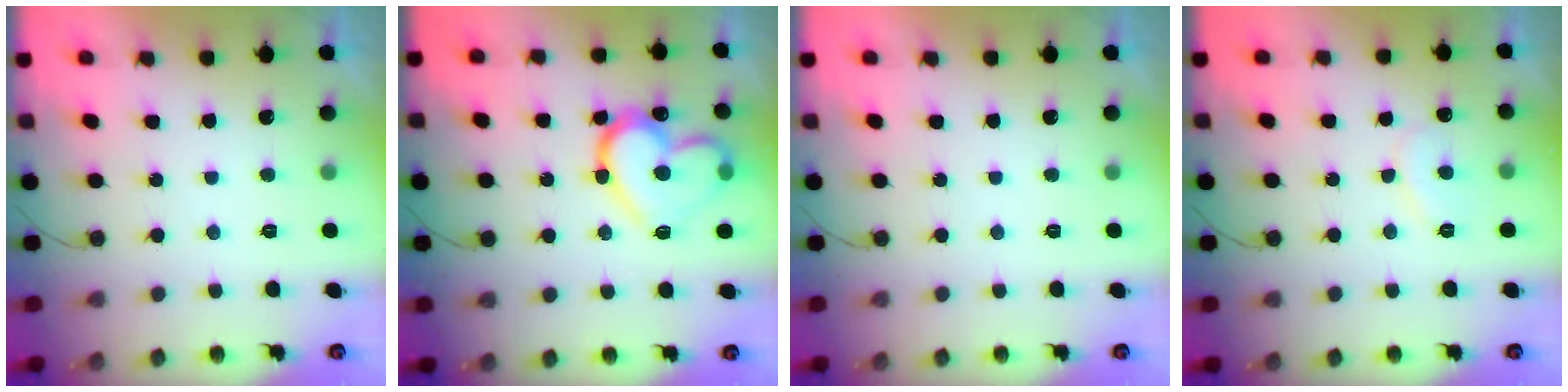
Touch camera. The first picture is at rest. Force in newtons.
{"total": 18.7, "press": 18.7, "slide": 1.0}
{"total": 0.0}
{"total": 7.1, "press": 7.0, "slide": 0.7}